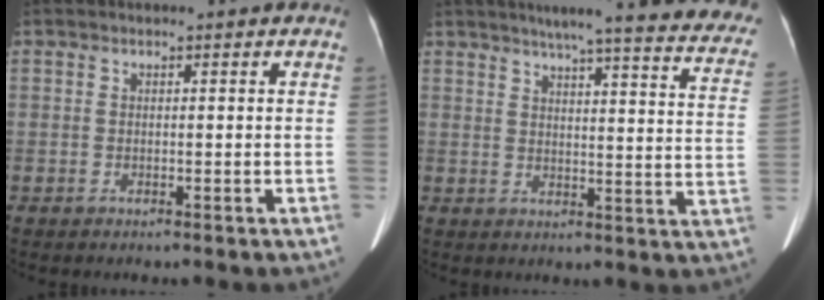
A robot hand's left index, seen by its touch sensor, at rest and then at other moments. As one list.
[{"total": 26.6, "force": [23.2, 1.6, 12.8], "torque": [-0.158, -0.065, 0.264]}]